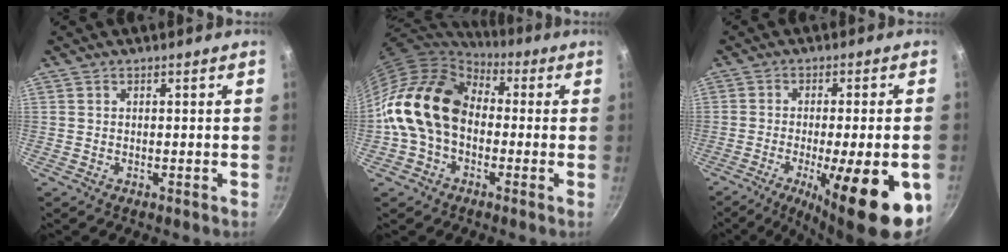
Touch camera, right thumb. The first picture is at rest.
{"total": 16.9, "force": [-0.5, 12.2, 11.6], "torque": [-0.182, 0.041, -0.025]}
{"total": 19.2, "force": [-7.3, 5.1, 17.0], "torque": [-0.231, -0.003, -0.099]}